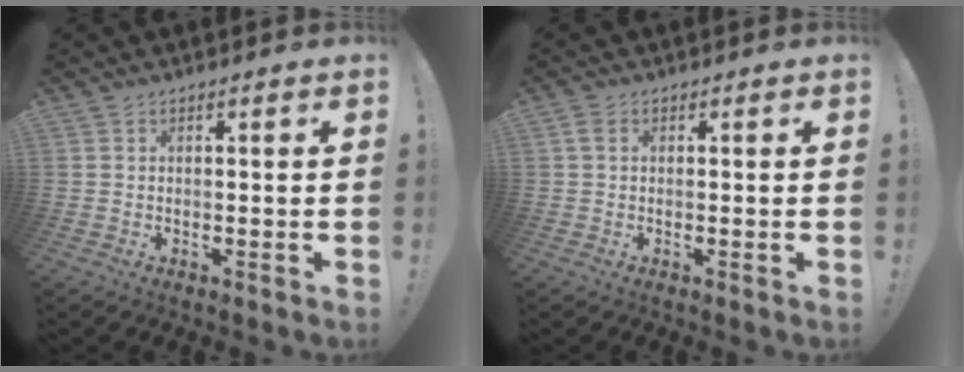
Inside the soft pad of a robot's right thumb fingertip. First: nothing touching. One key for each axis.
{"total": 1.8, "fx": 0.5, "fy": 1.1, "fz": 1.2, "tx": -0.016, "ty": 0.002, "tz": 0.009}